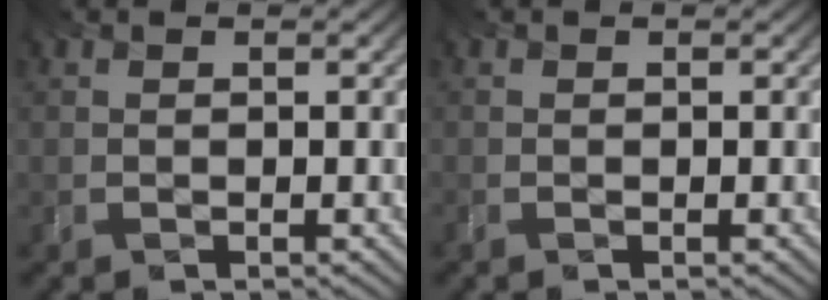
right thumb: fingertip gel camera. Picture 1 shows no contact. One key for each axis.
{"total": 0.0}